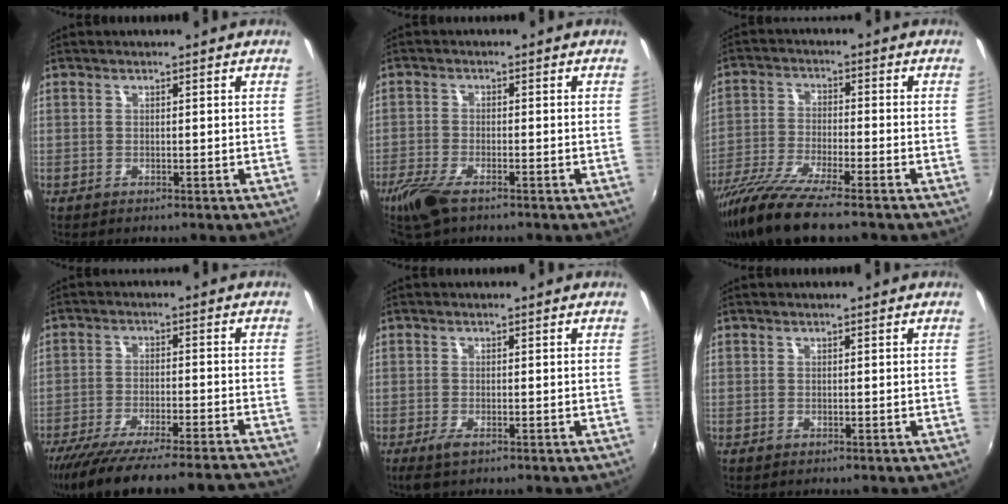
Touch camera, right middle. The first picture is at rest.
{"total": 7.0, "force": [-5.0, 2.2, 4.5], "torque": [-0.121, -0.022, -0.100]}
{"total": 12.9, "force": [-10.0, 1.3, 8.0], "torque": [-0.175, -0.040, -0.188]}
{"total": 20.4, "force": [-18.3, 1.5, 8.9], "torque": [-0.163, -0.036, -0.271]}
{"total": 2.3, "force": [-1.4, 0.5, 1.8], "torque": [-0.036, -0.010, -0.024]}
{"total": 0.0}